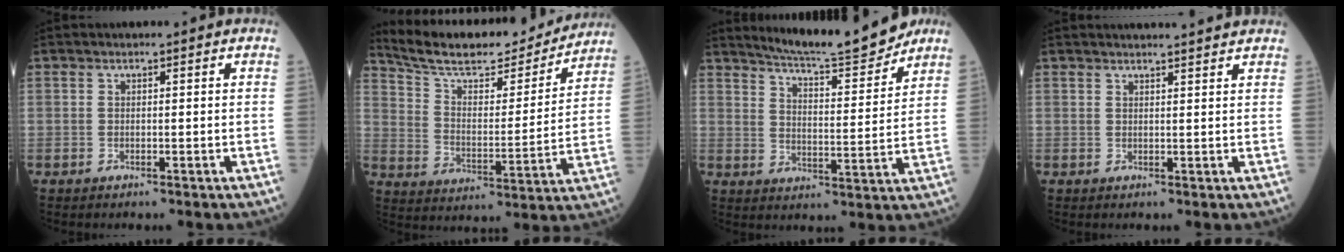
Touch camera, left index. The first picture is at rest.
{"total": 19.7, "force": [17.9, 4.0, 7.1], "torque": [-0.116, -0.004, 0.273]}
{"total": 12.8, "force": [12.0, 0.4, 4.5], "torque": [-0.075, -0.009, 0.180]}
{"total": 7.4, "force": [7.0, 0.1, 2.3], "torque": [-0.028, 0.019, 0.072]}